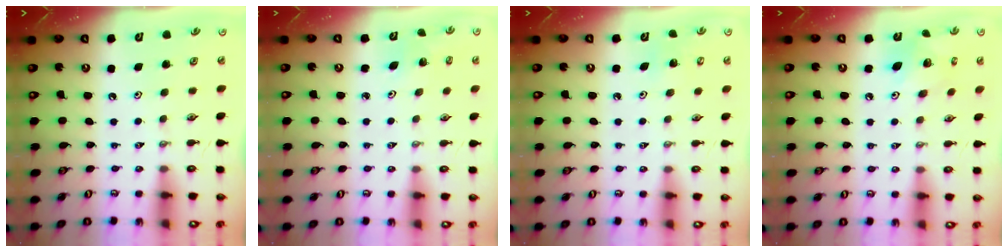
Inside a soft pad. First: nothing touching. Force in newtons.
{"total": 1.9, "press": 1.9, "slide": 0.1}
{"total": 4.3, "press": 4.3, "slide": 0.3}
{"total": 8.6, "press": 8.5, "slide": 0.6}